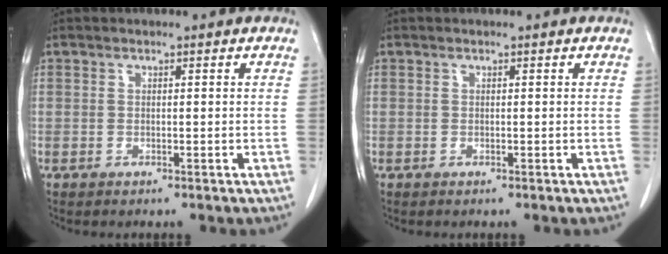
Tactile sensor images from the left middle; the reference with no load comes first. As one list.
[{"total": 0.0}]